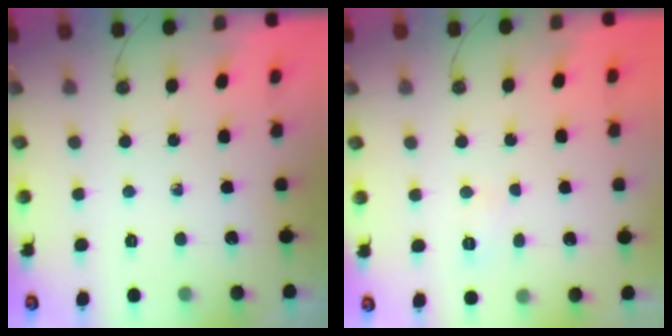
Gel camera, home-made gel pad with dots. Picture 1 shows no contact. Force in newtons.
{"total": 18.9, "press": 5.9, "slide": 17.9}